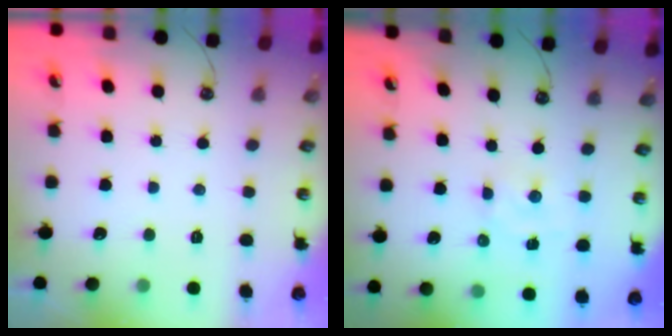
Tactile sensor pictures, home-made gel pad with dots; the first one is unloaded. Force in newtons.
{"total": 1.6, "press": 1.6, "slide": 0.2}